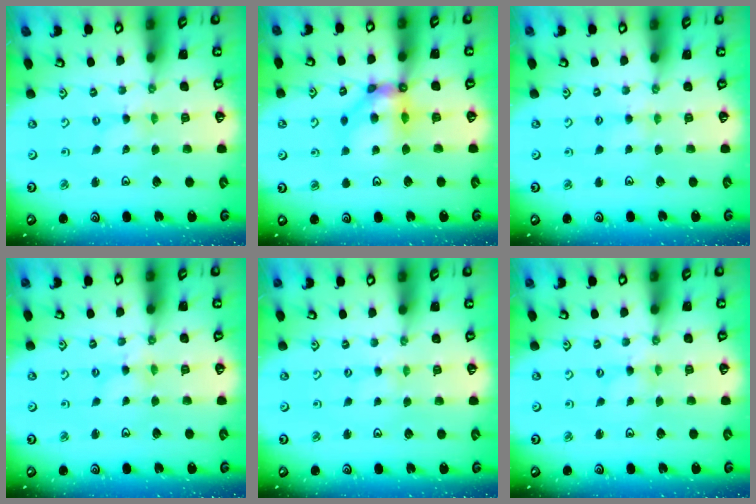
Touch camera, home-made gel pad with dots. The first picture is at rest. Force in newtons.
{"total": 10.1, "press": 10.0, "slide": 1.7}
{"total": 2.4, "press": 2.4, "slide": 0.4}
{"total": 1.6, "press": 1.6, "slide": 0.2}
{"total": 0.0}
{"total": 0.0}